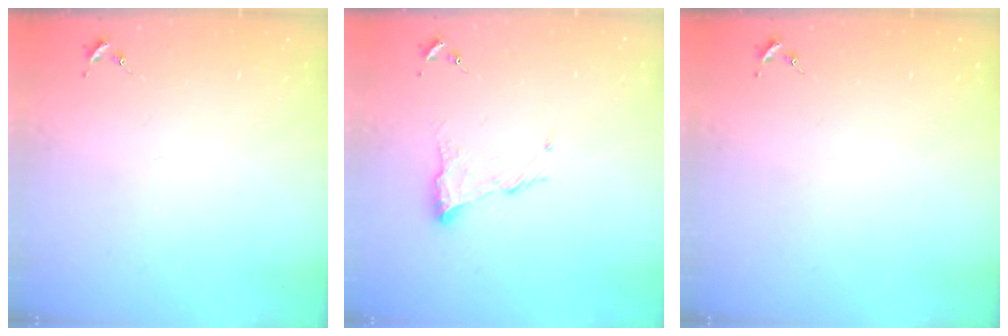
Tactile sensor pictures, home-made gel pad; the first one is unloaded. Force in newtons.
{"total": 9.9, "press": 9.9, "slide": 0.1}
{"total": 0.0}